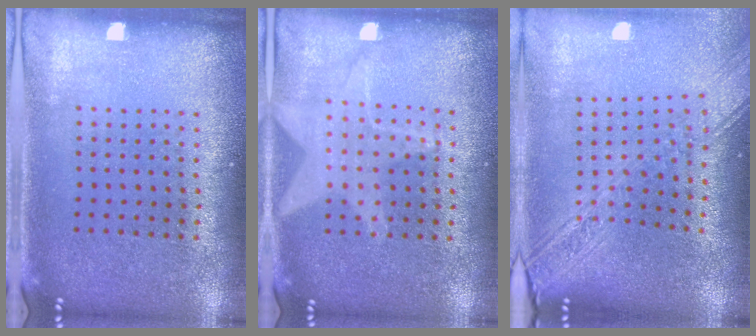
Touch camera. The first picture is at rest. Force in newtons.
{"total": 0.5, "press": 0.5, "slide": 0.0}
{"total": 2.7, "press": 2.1, "slide": 1.6}